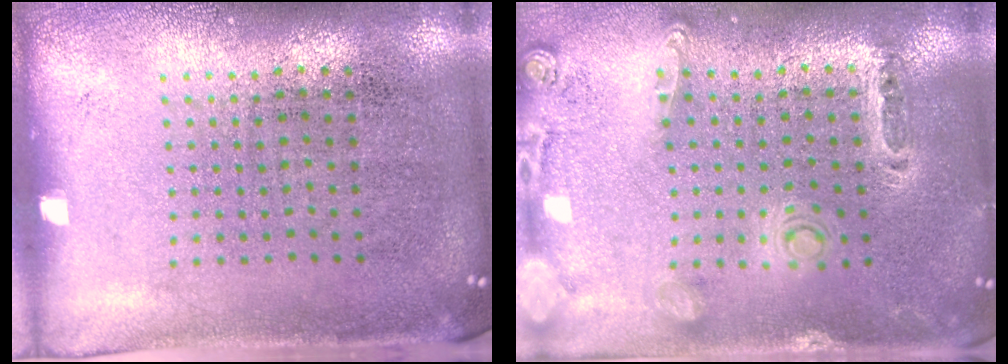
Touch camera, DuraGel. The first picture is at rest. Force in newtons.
{"total": 0.8, "press": 0.7, "slide": 0.3}